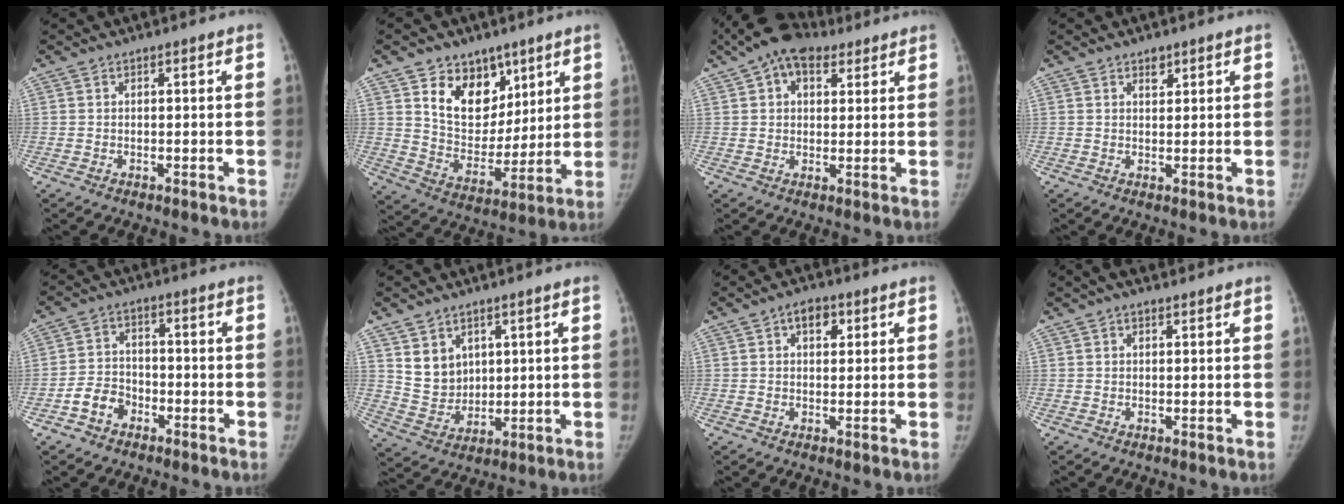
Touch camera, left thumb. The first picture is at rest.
{"total": 13.8, "force": [7.7, 9.7, 6.1], "torque": [-0.059, -0.046, 0.142]}
{"total": 11.6, "force": [7.0, 7.0, 6.1], "torque": [-0.084, 0.004, 0.115]}
{"total": 1.9, "force": [1.3, 1.1, 0.8], "torque": [-0.001, -0.007, 0.019]}
{"total": 5.8, "force": [-3.1, 4.3, 2.4], "torque": [-0.033, 0.030, -0.059]}
{"total": 7.4, "force": [3.4, 5.9, 2.7], "torque": [-0.020, -0.030, 0.080]}
{"total": 4.1, "force": [1.7, 2.6, 2.7], "torque": [-0.022, -0.002, 0.021]}
{"total": 2.9, "force": [1.9, 1.4, 1.7], "torque": [-0.024, 0.012, 0.029]}